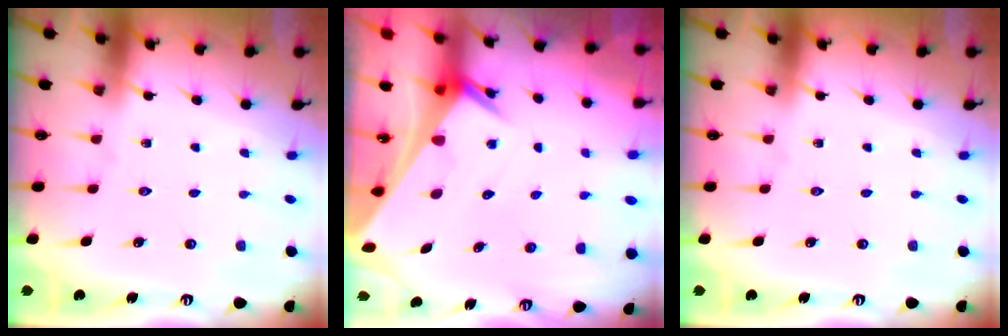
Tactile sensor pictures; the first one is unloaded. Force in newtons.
{"total": 3.5, "press": 3.5, "slide": 0.1}
{"total": 0.0}